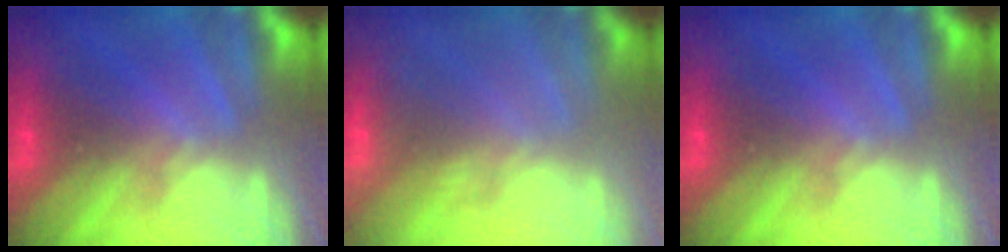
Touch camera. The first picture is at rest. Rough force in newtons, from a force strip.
{"total": 2.4}
{"total": 0.0}